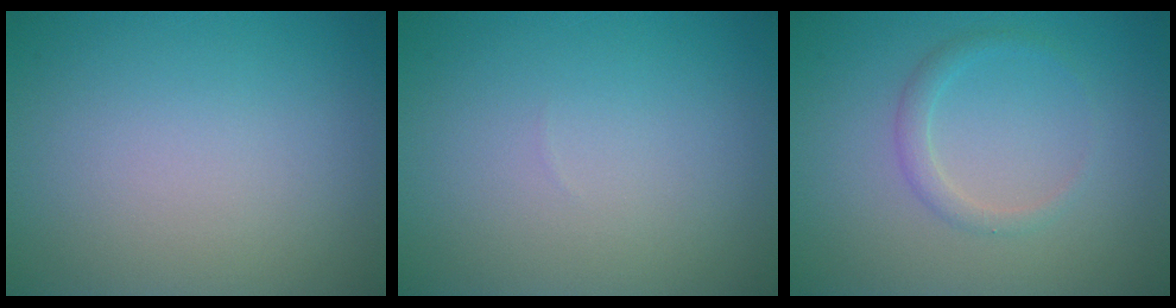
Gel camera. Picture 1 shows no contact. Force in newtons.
{"total": 0.0}
{"total": 1.5, "press": 1.5, "slide": 0.0}